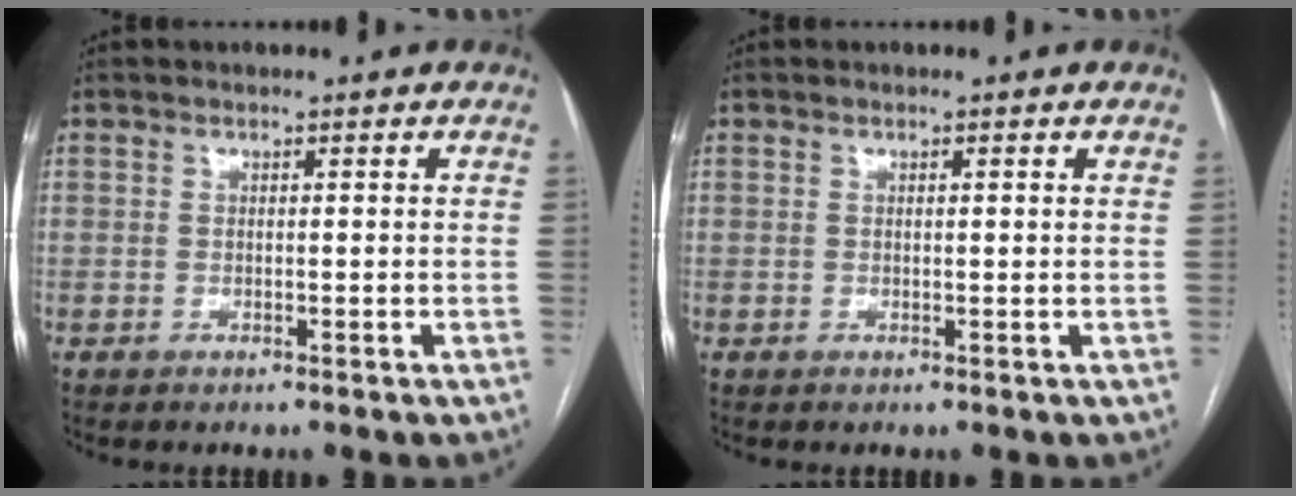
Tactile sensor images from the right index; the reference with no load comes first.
{"total": 0.5, "force": [0.3, 0.0, 0.5], "torque": [-0.010, 0.002, 0.002]}